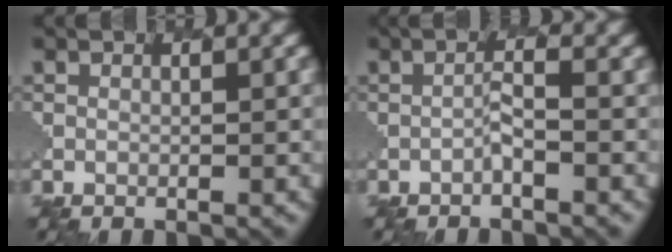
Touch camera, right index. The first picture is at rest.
{"total": 1.1, "force": [-0.8, -0.6, -0.6], "torque": [-0.032, 0.009, -0.038]}